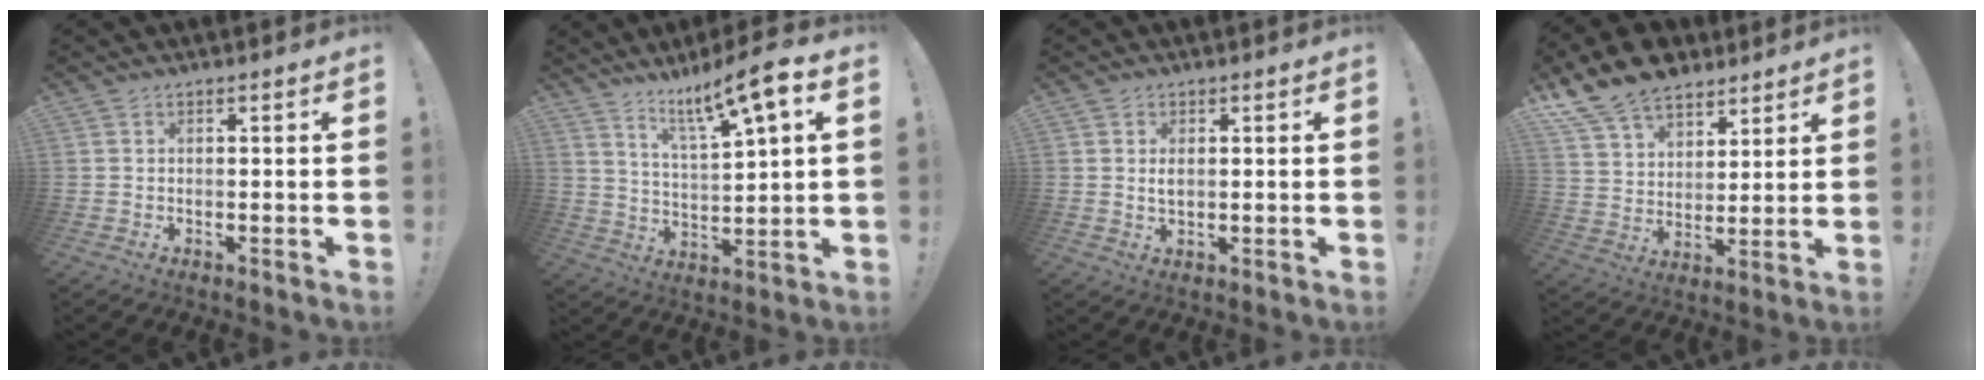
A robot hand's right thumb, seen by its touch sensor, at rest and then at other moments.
{"total": 11.7, "force": [7.6, 1.2, 8.9], "torque": [-0.150, -0.048, 0.116]}
{"total": 2.0, "force": [0.4, 1.4, 1.3], "torque": [-0.020, -0.001, 0.006]}
{"total": 14.3, "force": [10.9, 7.9, 4.6], "torque": [-0.087, -0.076, 0.209]}